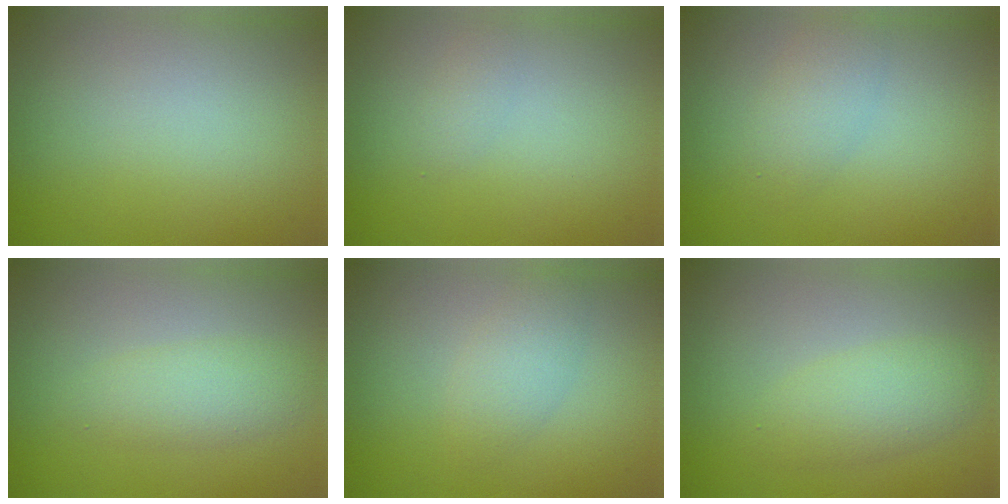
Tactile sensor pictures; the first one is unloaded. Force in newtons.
{"total": 0.8, "press": 0.8, "slide": 0.0}
{"total": 2.3, "press": 2.3, "slide": 0.1}
{"total": 2.6, "press": 2.6, "slide": 0.1}
{"total": 2.0, "press": 2.0, "slide": 0.1}
{"total": 2.8, "press": 2.8, "slide": 0.1}